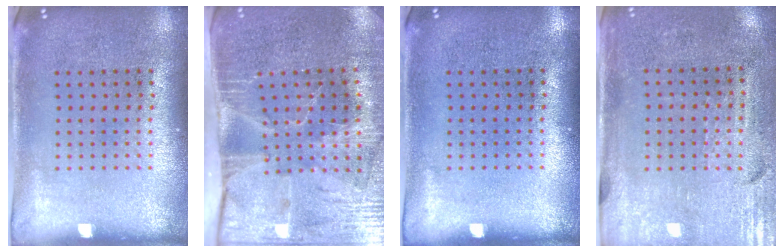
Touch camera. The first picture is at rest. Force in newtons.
{"total": 4.3, "press": 3.6, "slide": 2.4}
{"total": 0.0}
{"total": 3.5, "press": 3.0, "slide": 1.7}